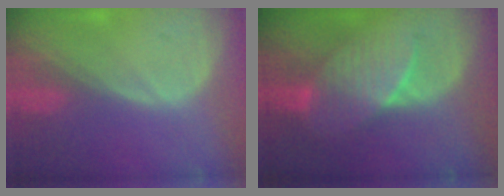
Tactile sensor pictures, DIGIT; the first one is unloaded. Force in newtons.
{"total": 7.2, "press": 7.1, "slide": 1.4}